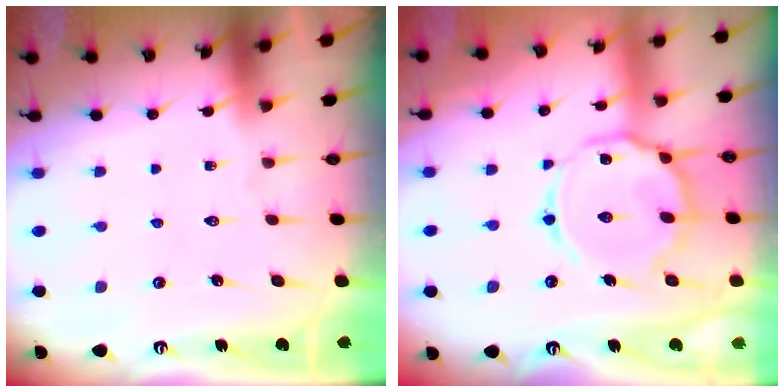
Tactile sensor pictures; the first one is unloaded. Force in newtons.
{"total": 13.6, "press": 13.5, "slide": 1.0}